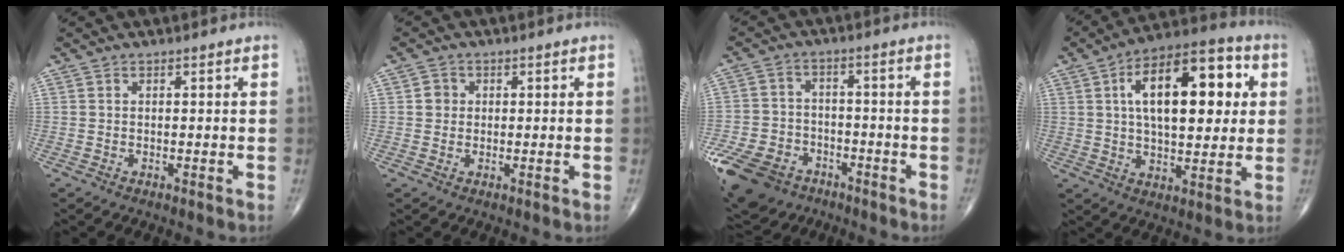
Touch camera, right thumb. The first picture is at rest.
{"total": 2.1, "force": [0.3, 2.0, 0.7], "torque": [0.001, 0.003, 0.002]}
{"total": 15.8, "force": [-8.8, 11.1, 7.0], "torque": [-0.155, 0.031, -0.144]}
{"total": 20.3, "force": [4.7, 9.8, 17.1], "torque": [-0.234, 0.011, 0.064]}